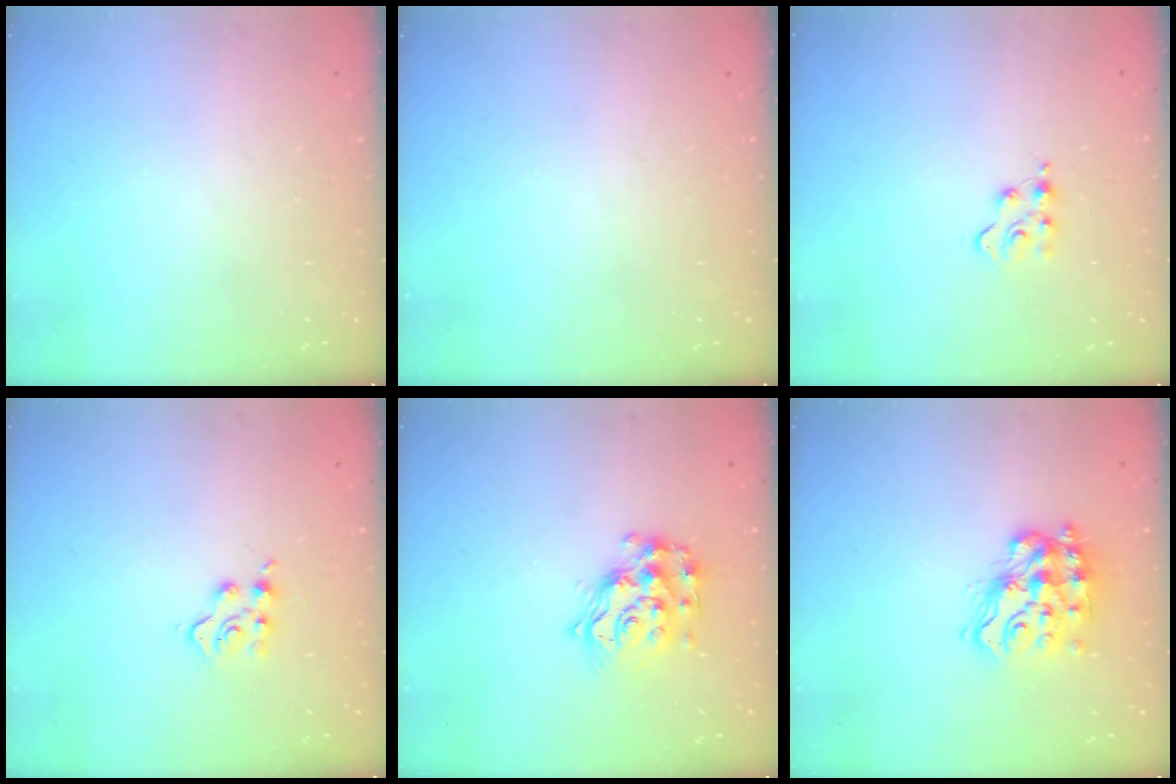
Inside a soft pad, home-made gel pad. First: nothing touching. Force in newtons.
{"total": 0.0}
{"total": 4.7, "press": 4.6, "slide": 0.6}
{"total": 5.2, "press": 5.2, "slide": 0.6}
{"total": 12.9, "press": 12.8, "slide": 1.0}
{"total": 14.6, "press": 14.5, "slide": 0.9}